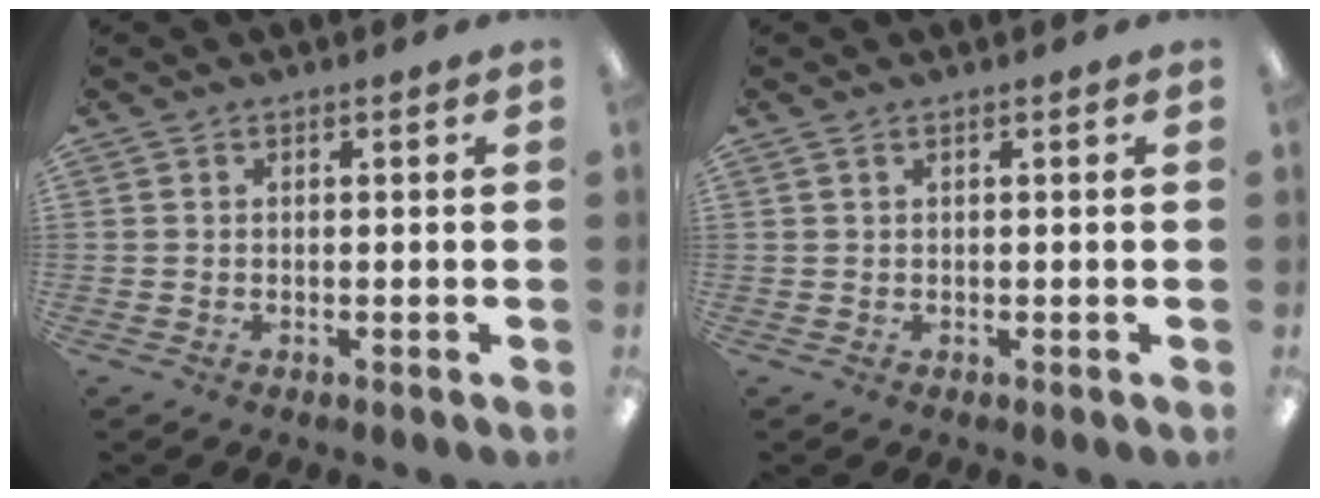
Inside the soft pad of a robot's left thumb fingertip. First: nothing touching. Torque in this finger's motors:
{"motor_torque": [-0.02, 0.12, -0.19, 0.17, 0.00]}